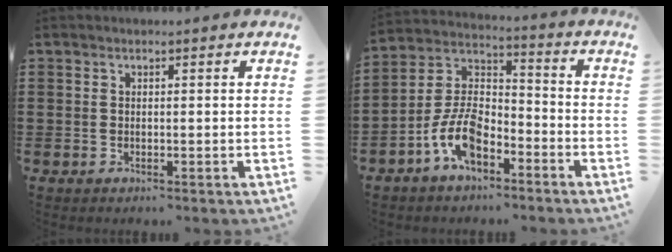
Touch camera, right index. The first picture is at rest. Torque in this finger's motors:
{"motor_torque": [2.14, 0.00, 0.43, 0.01]}